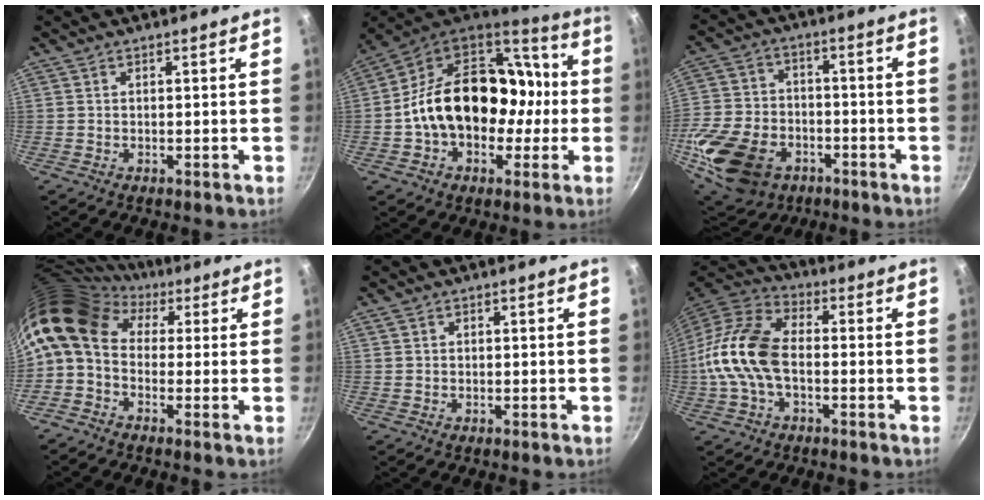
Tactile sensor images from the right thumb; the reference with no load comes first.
{"total": 24.9, "force": [-1.5, 18.0, 17.2], "torque": [-0.248, 0.067, -0.023]}
{"total": 23.0, "force": [-8.9, 16.2, 13.7], "torque": [-0.279, 0.026, -0.151]}
{"total": 14.4, "force": [2.8, 10.5, 9.4], "torque": [-0.187, 0.035, 0.027]}
{"total": 0.6, "force": [0.2, 0.5, 0.2], "torque": [-0.002, 0.003, 0.003]}
{"total": 15.0, "force": [-1.8, 8.9, 11.9], "torque": [-0.224, 0.039, -0.051]}